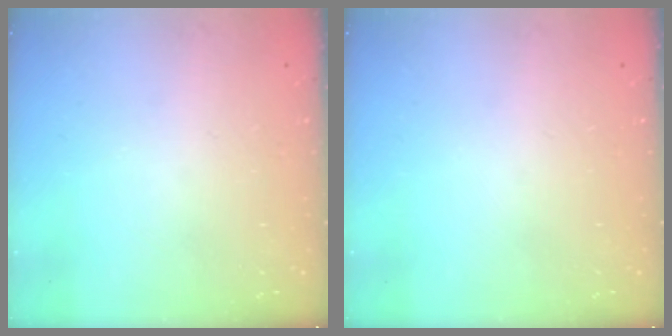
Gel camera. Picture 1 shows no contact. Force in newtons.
{"total": 0.0}